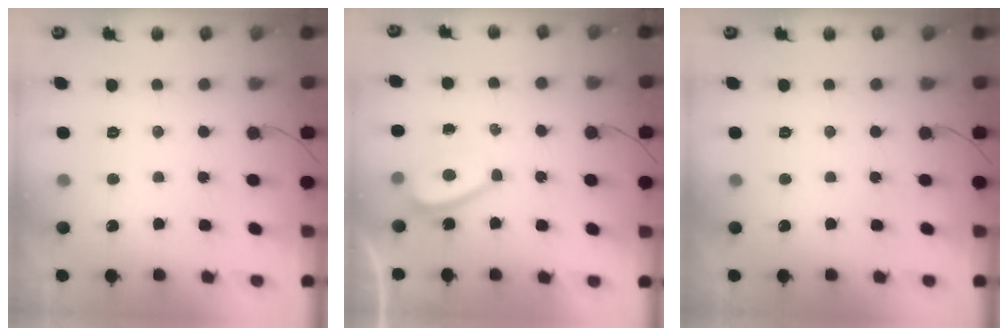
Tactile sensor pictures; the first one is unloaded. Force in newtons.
{"total": 4.8, "press": 4.2, "slide": 2.3}
{"total": 0.0}